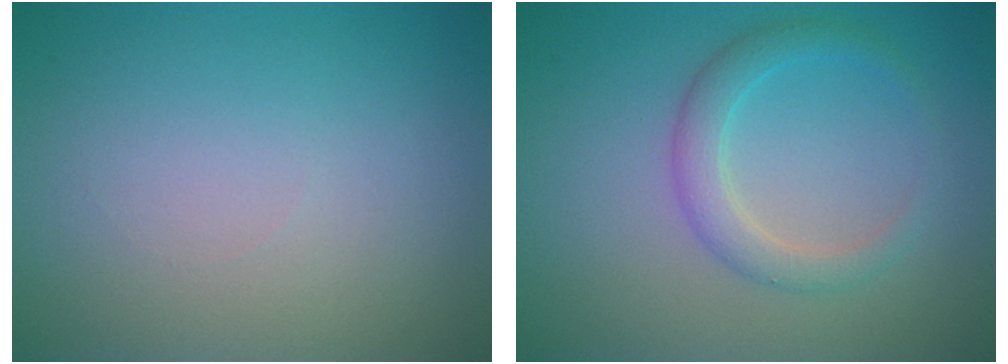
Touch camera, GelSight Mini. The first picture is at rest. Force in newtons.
{"total": 2.6, "press": 2.6, "slide": 0.1}